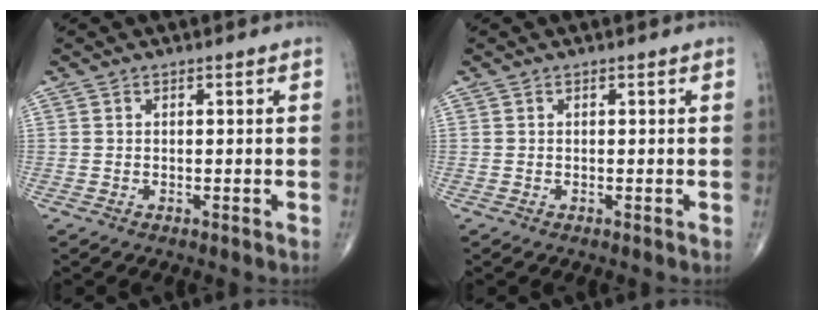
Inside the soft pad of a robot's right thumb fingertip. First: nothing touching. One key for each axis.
{"total": 0.0}